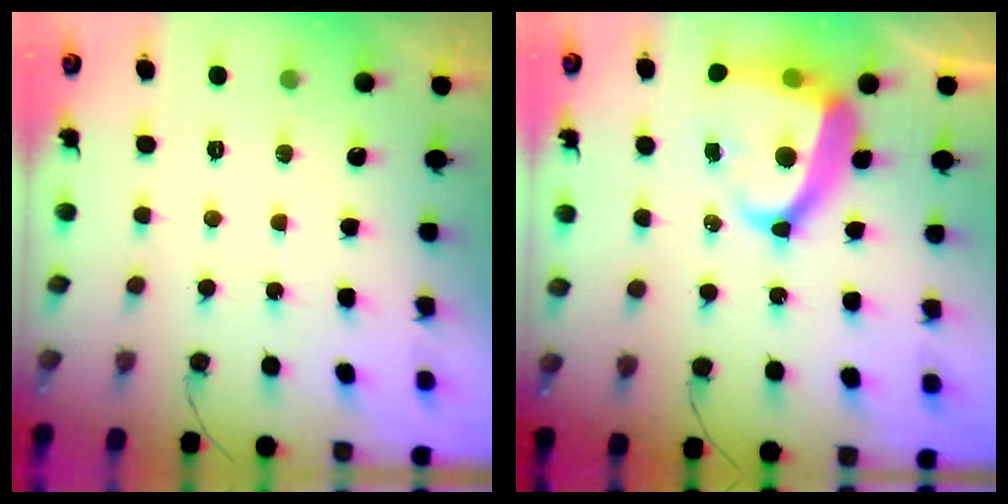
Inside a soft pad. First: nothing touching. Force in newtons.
{"total": 16.3, "press": 16.1, "slide": 2.4}